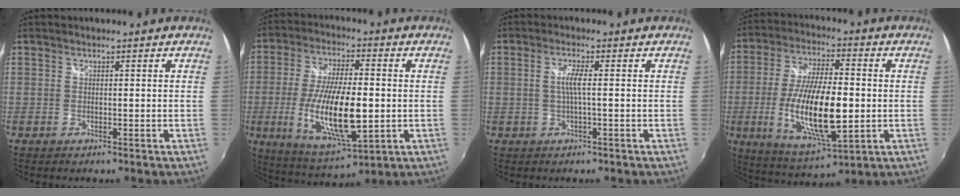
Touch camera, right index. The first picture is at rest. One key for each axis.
{"total": 17.8, "fx": -2.8, "fy": 6.3, "fz": 16.4, "tx": -0.320, "ty": -0.023, "tz": -0.040}
{"total": 3.0, "fx": -0.1, "fy": -0.1, "fz": 3.0, "tx": -0.059, "ty": 0.000, "tz": -0.003}
{"total": 18.2, "fx": -2.7, "fy": 6.4, "fz": 16.9, "tx": -0.330, "ty": -0.018, "tz": -0.041}